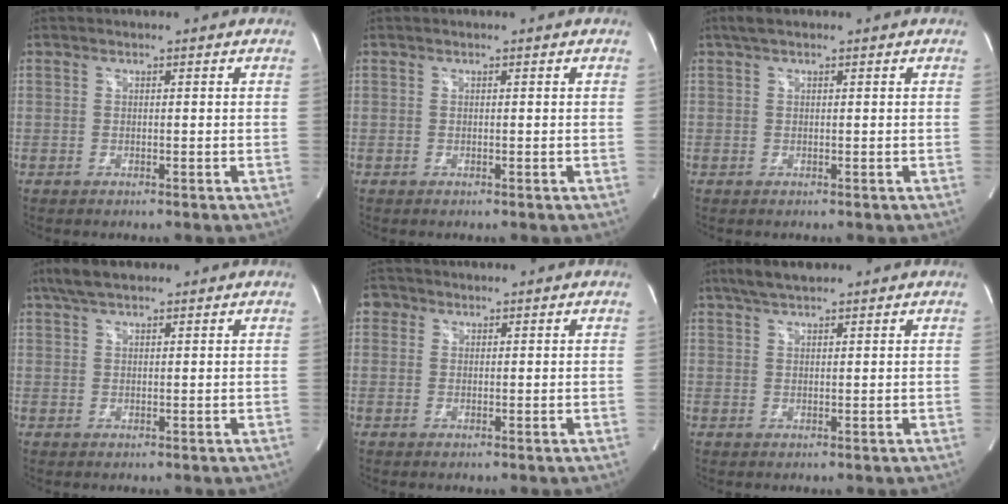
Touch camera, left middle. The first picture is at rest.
{"total": 0.0}
{"total": 2.2, "force": [1.5, 0.8, 1.4], "torque": [-0.030, 0.021, 0.029]}
{"total": 4.5, "force": [3.4, 1.4, 2.6], "torque": [-0.058, 0.020, 0.064]}
{"total": 1.9, "force": [0.8, 1.7, 0.2], "torque": [0.006, 0.007, 0.008]}
{"total": 4.3, "force": [3.4, 1.0, 2.3], "torque": [-0.052, 0.017, 0.064]}